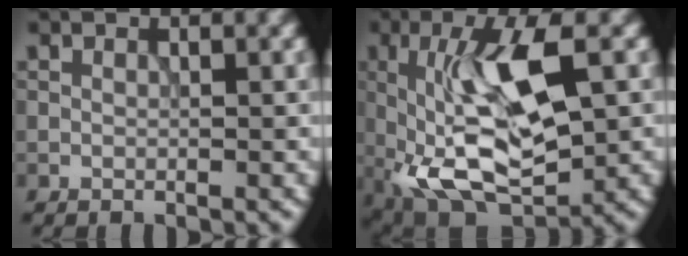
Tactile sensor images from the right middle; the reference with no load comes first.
{"total": 11.4, "force": [-0.8, 4.4, 10.5], "torque": [-0.195, 0.004, -0.019]}